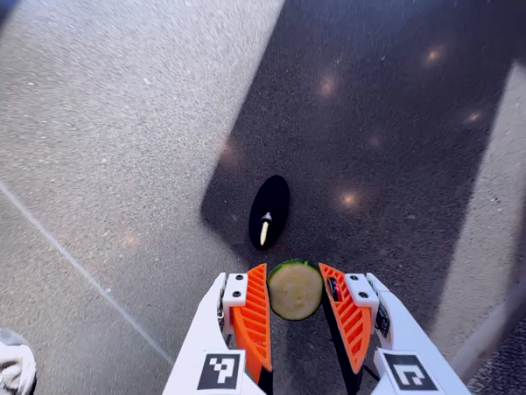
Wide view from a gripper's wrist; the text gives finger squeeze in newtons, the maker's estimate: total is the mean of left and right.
{"total": 8.0, "left": 8.0, "right": 8.1}